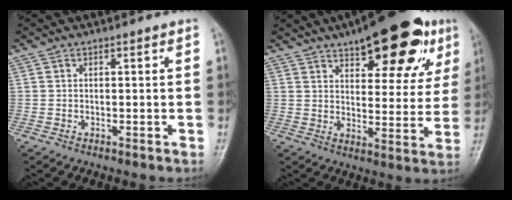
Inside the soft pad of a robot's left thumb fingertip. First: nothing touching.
{"total": 20.7, "force": [11.3, 8.5, 15.1], "torque": [-0.166, -0.020, 0.157]}